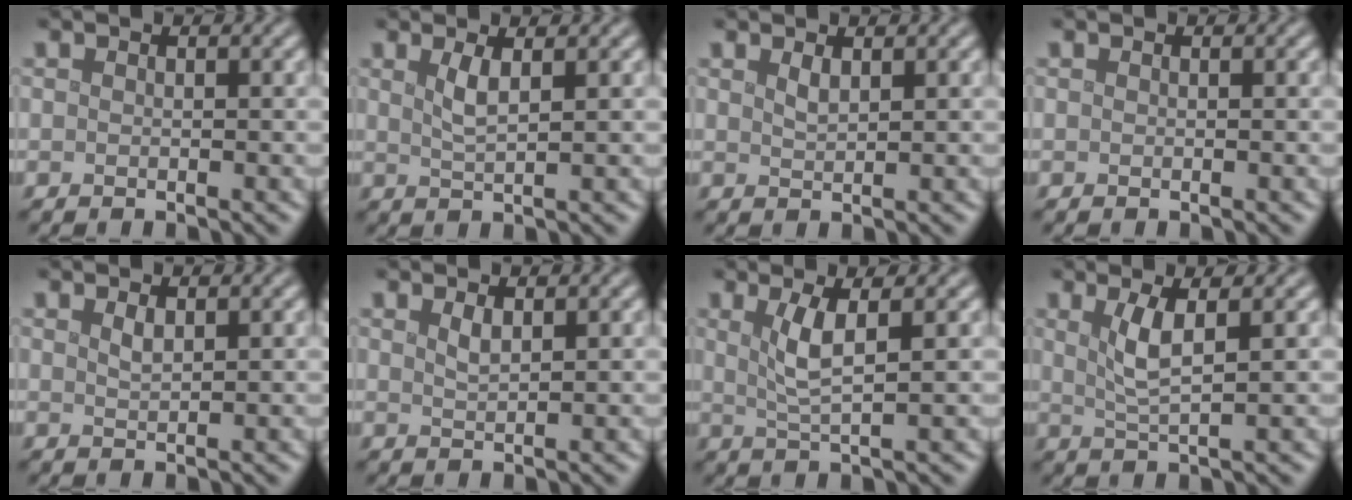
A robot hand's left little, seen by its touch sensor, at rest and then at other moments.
{"total": 2.1, "force": [0.9, 0.5, 1.7], "torque": [-0.033, -0.002, 0.016]}
{"total": 1.1, "force": [0.8, 0.3, 0.7], "torque": [-0.014, 0.000, 0.016]}
{"total": 0.0}
{"total": 1.0, "force": [0.7, 0.3, 0.6], "torque": [-0.014, 0.000, 0.014]}
{"total": 1.2, "force": [0.9, 0.3, 0.8], "torque": [-0.017, 0.000, 0.017]}
{"total": 3.2, "force": [1.0, 0.7, 2.9], "torque": [-0.058, -0.002, 0.023]}
{"total": 3.0, "force": [1.1, 0.7, 2.7], "torque": [-0.054, -0.003, 0.024]}